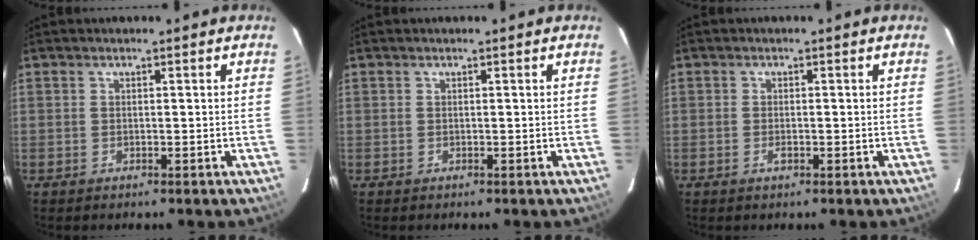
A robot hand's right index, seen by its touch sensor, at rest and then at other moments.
{"total": 0.0}
{"total": 1.3, "force": [-0.7, 0.6, 0.9], "torque": [-0.019, 0.000, -0.013]}